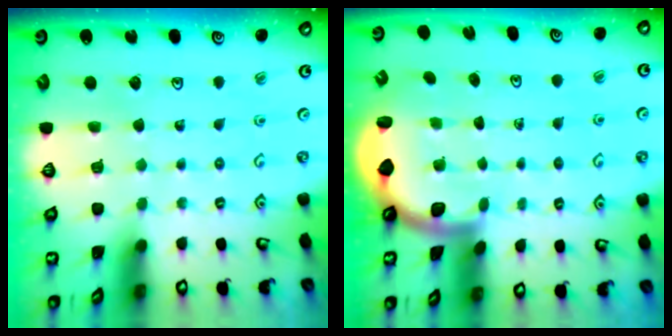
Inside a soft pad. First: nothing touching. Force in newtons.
{"total": 1.6, "press": 1.6, "slide": 0.1}